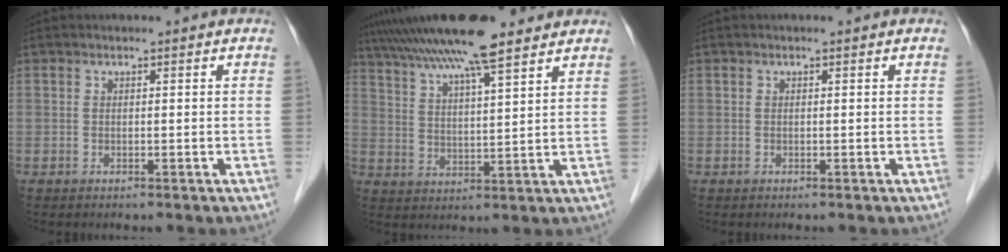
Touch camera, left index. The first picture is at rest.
{"total": 13.9, "force": [11.3, 1.0, 8.1], "torque": [-0.139, 0.032, 0.183]}
{"total": 0.0}